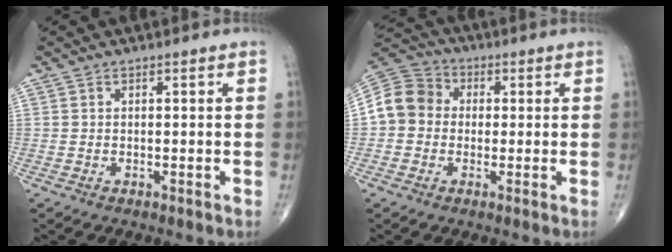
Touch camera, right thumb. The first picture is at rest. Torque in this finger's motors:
{"motor_torque": [-0.49, 0.57, 0.31, -0.32, 0.05]}